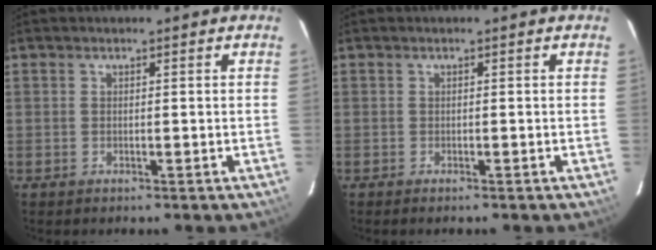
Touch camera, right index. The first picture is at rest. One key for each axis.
{"total": 0.8, "fx": -0.7, "fy": 0.3, "fz": 0.3, "tx": -0.008, "ty": -0.002, "tz": -0.014}